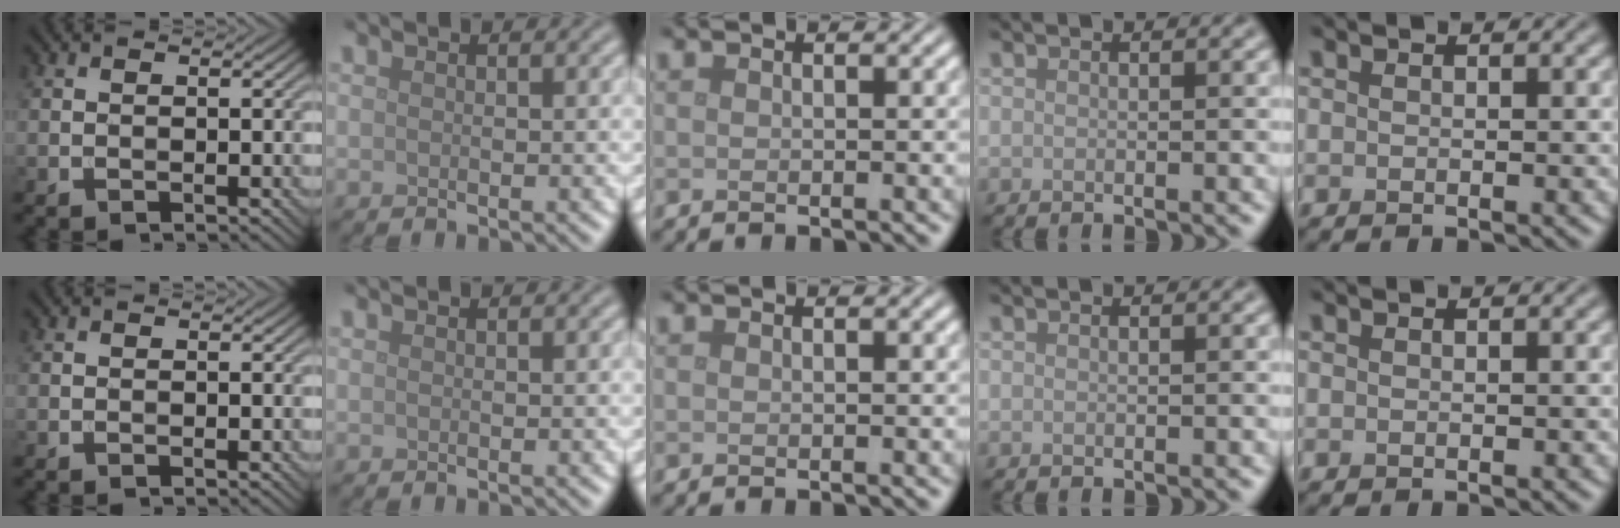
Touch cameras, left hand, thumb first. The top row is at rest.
{}